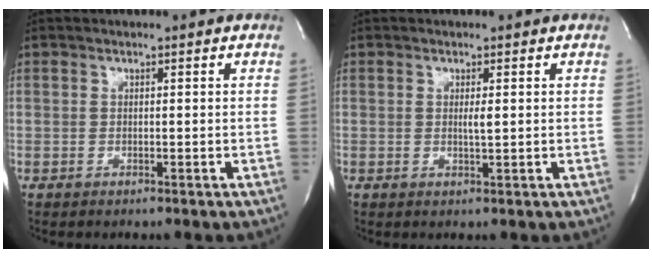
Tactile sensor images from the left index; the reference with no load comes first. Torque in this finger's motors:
{"motor_torque": [0.07, 0.04, 0.01, 0.02]}